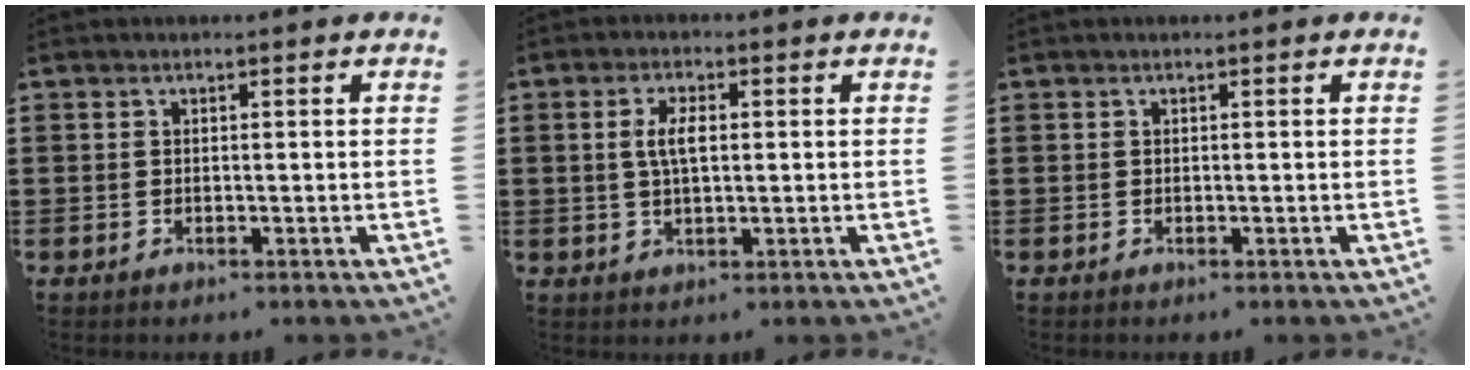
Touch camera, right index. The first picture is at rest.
{"total": 4.0, "force": [0.4, 1.5, 3.7], "torque": [-0.082, 0.004, 0.002]}
{"total": 0.0}